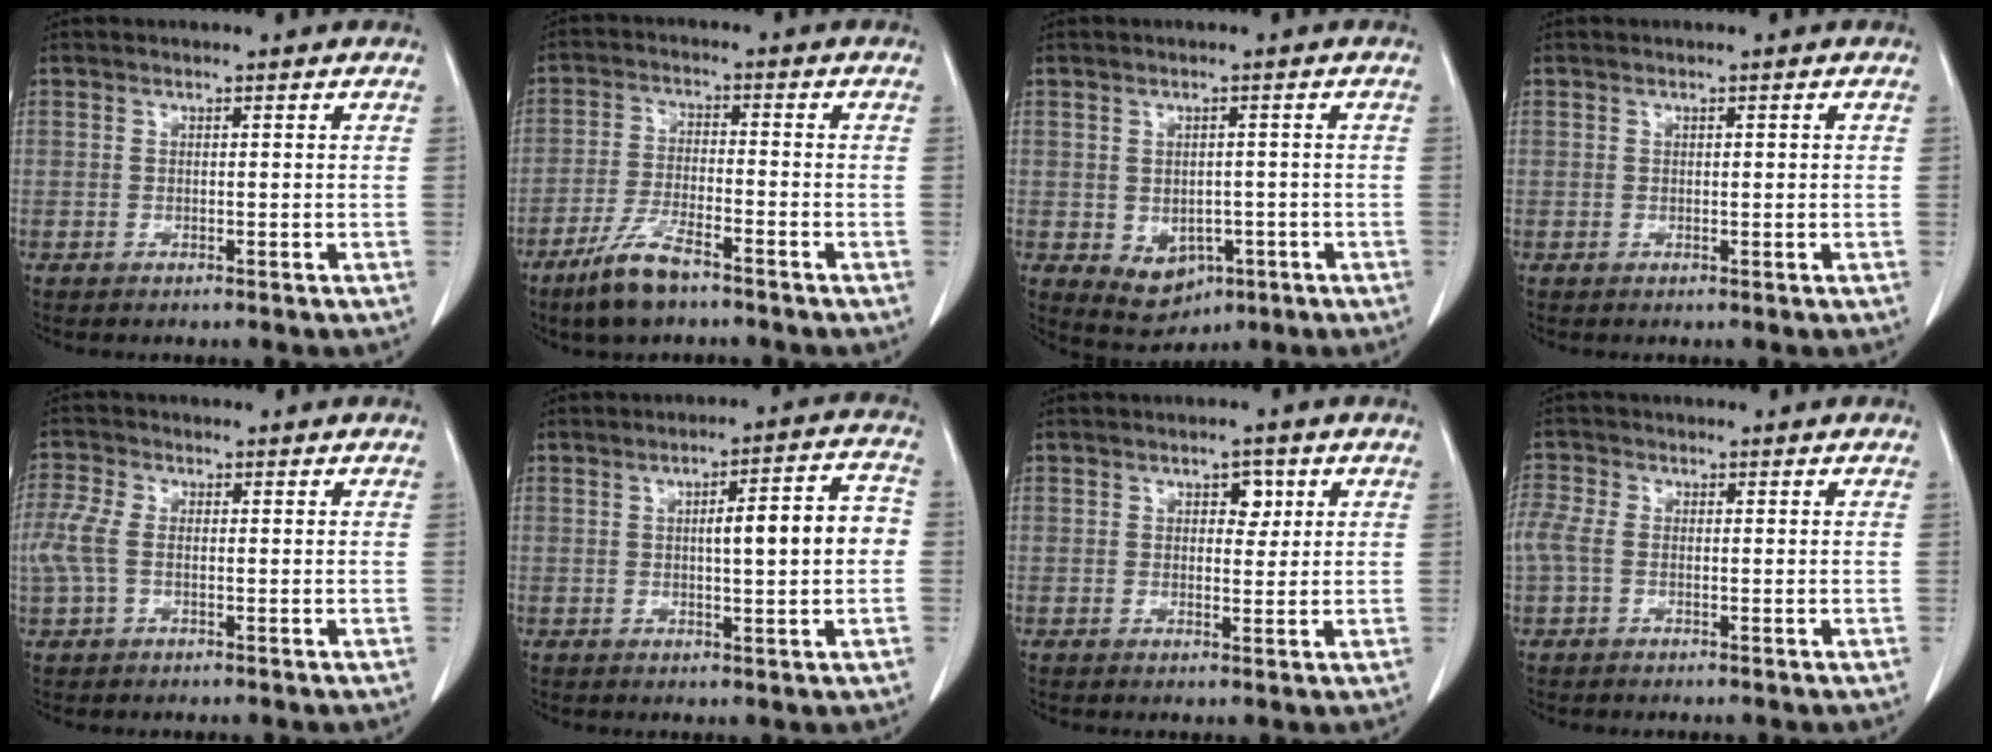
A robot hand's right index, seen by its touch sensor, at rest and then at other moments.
{"total": 7.6, "force": [-5.5, 1.6, 5.0], "torque": [-0.108, -0.012, -0.103]}
{"total": 5.5, "force": [-1.9, 4.1, 3.2], "torque": [-0.046, 0.000, -0.012]}
{"total": 0.5, "force": [0.1, 0.2, 0.4], "torque": [-0.005, 0.001, 0.002]}
{"total": 4.6, "force": [-0.3, 2.5, 3.8], "torque": [-0.124, 0.016, -0.007]}
{"total": 8.7, "force": [0.2, 1.3, 8.6], "torque": [-0.119, 0.024, 0.004]}
{"total": 2.8, "force": [1.2, 1.7, 1.9], "torque": [-0.021, 0.004, 0.015]}
{"total": 3.9, "force": [-0.4, 2.5, 3.1], "torque": [-0.103, 0.017, -0.006]}